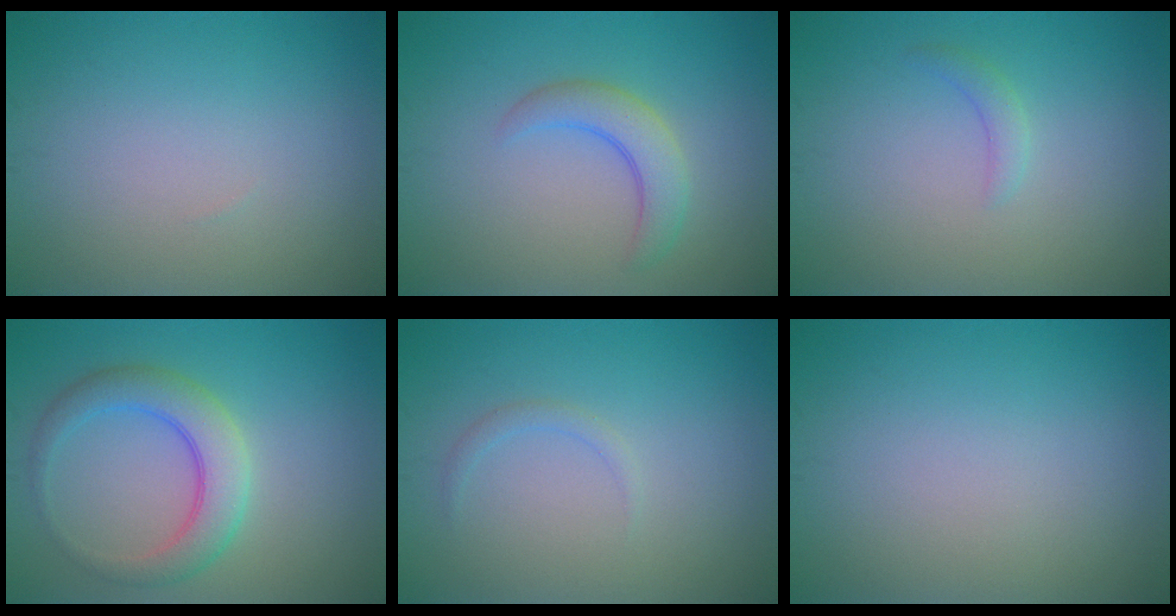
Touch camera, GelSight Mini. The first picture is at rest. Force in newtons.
{"total": 3.2, "press": 3.2, "slide": 0.3}
{"total": 1.2, "press": 1.2, "slide": 0.1}
{"total": 4.5, "press": 4.5, "slide": 0.2}
{"total": 0.9, "press": 0.9, "slide": 0.1}
{"total": 0.0}